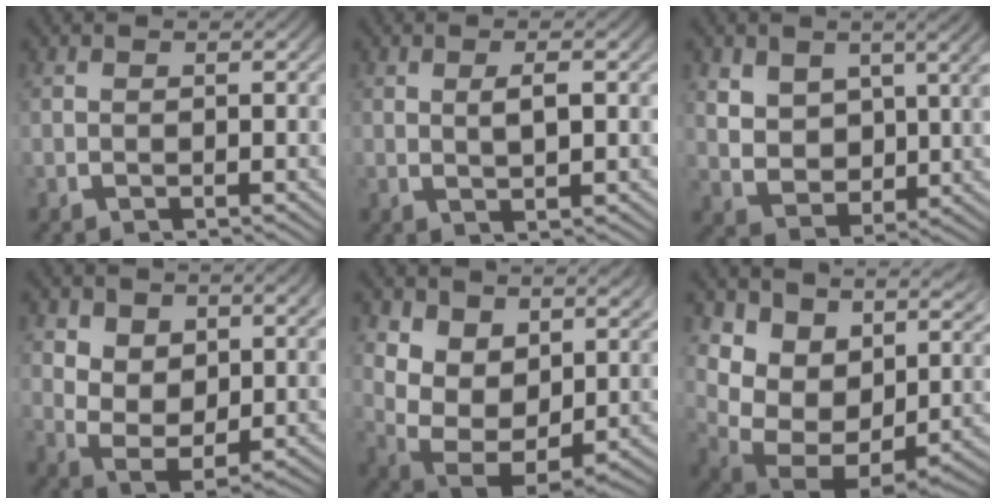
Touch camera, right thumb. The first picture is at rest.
{"total": 1.8, "force": [0.6, 0.5, 1.7], "torque": [-0.030, -0.002, 0.017]}
{"total": 5.9, "force": [0.9, 4.2, 4.1], "torque": [-0.091, -0.028, 0.034]}
{"total": 6.5, "force": [-0.1, 4.6, 4.6], "torque": [-0.112, -0.048, 0.021]}
{"total": 10.4, "force": [-0.1, 8.0, 6.7], "torque": [-0.173, -0.066, 0.016]}
{"total": 12.6, "force": [0.3, 8.8, 9.0], "torque": [-0.176, -0.039, 0.017]}